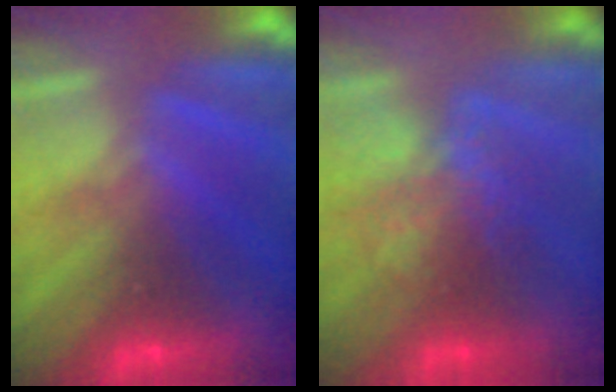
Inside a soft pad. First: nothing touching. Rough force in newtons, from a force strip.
{"total": 3.6}